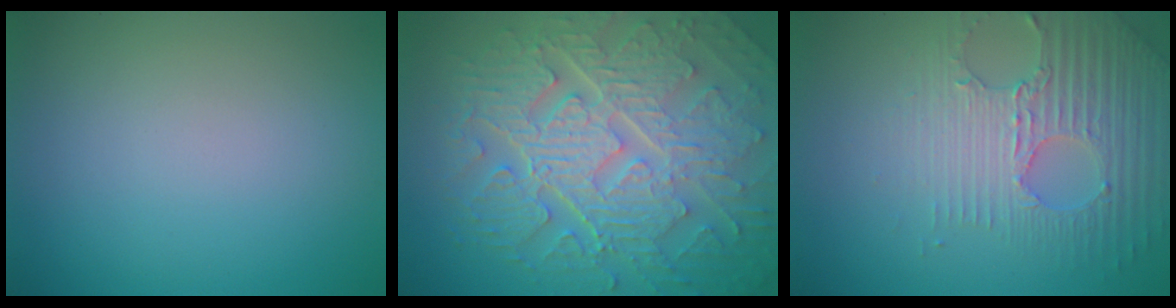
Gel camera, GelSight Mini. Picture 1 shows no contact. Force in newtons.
{"total": 10.6, "press": 7.0, "slide": 8.0}
{"total": 4.5, "press": 4.1, "slide": 1.8}